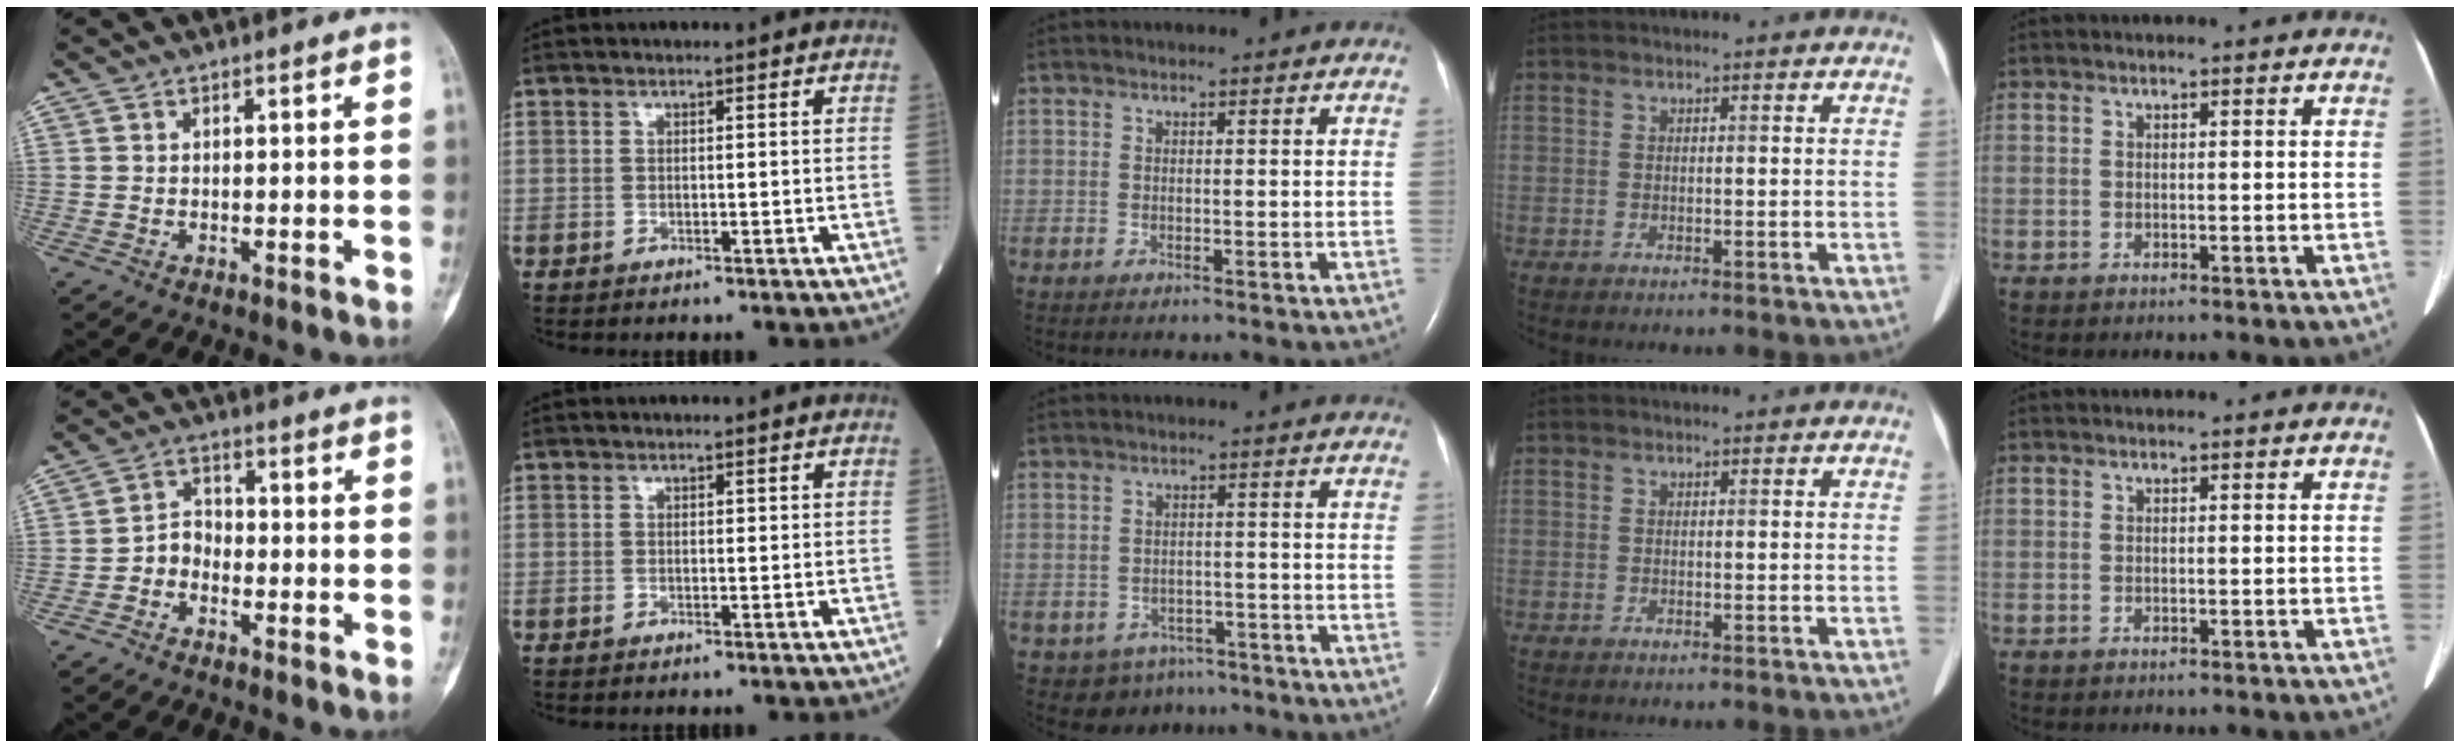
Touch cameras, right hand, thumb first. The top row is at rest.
{"thumb": {"total": 4.0, "force": [-1.9, 3.0, 1.7], "torque": [-0.014, 0.024, -0.046]}, "middle": {"total": 5.4, "force": [-3.7, 3.9, 0.6], "torque": [0.002, 0.014, -0.044]}}